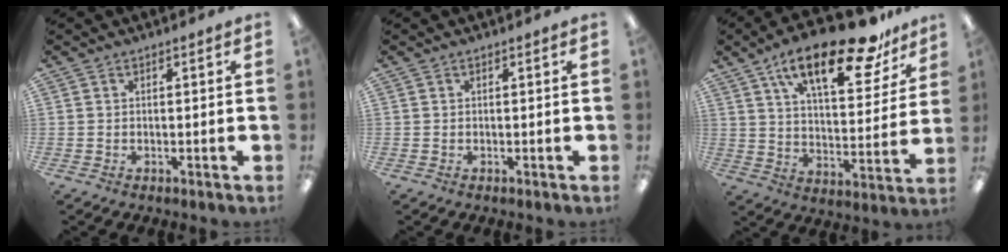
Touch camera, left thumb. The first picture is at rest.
{"total": 0.0}
{"total": 21.9, "force": [14.6, 7.4, 14.5], "torque": [-0.219, -0.084, 0.236]}